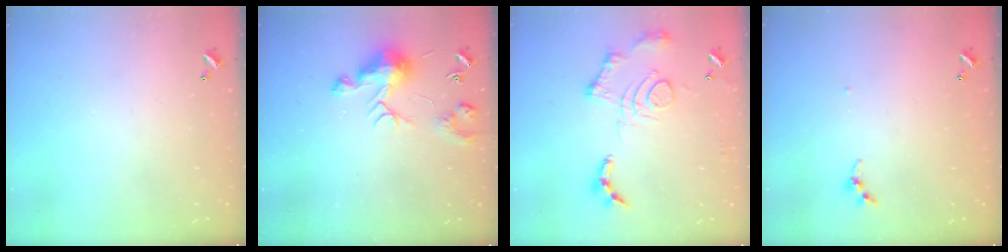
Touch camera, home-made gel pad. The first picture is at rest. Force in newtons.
{"total": 9.7, "press": 9.7, "slide": 0.5}
{"total": 13.7, "press": 13.6, "slide": 1.1}
{"total": 3.3, "press": 3.3, "slide": 0.5}